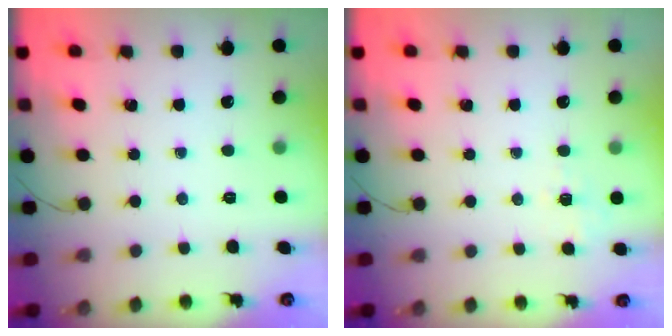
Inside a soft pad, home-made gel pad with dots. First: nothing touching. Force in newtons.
{"total": 1.9, "press": 0.8, "slide": 1.7}